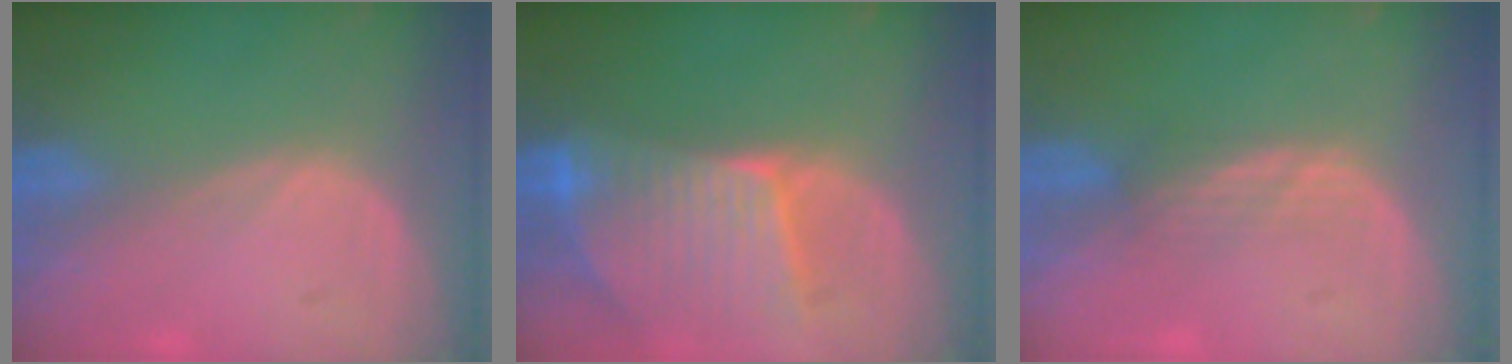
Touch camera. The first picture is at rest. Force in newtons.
{"total": 9.5, "press": 8.4, "slide": 4.5}
{"total": 2.5, "press": 2.3, "slide": 0.9}